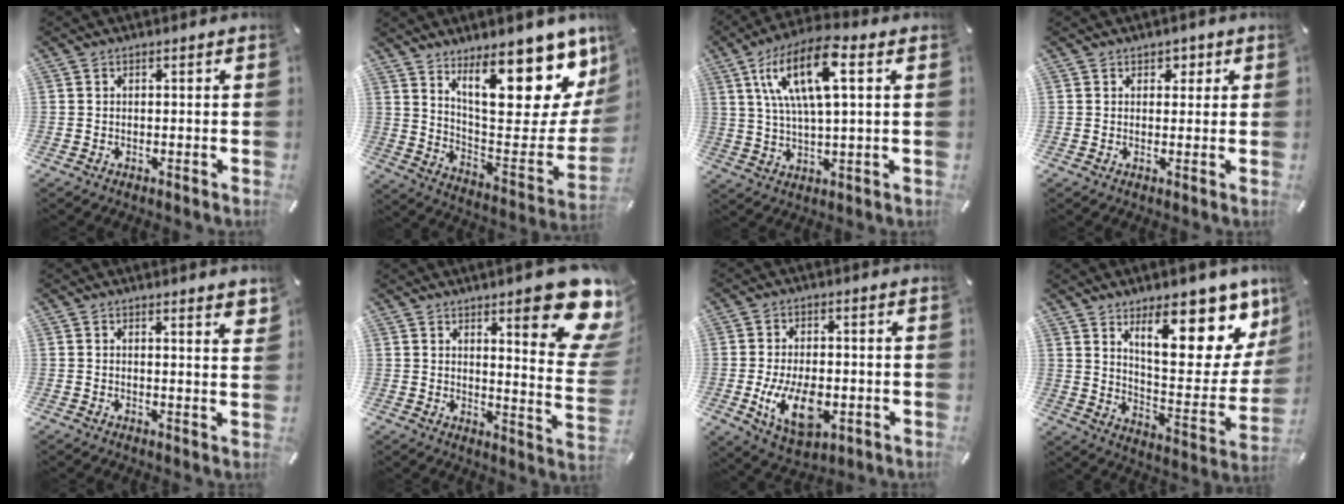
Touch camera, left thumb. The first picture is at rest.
{"total": 23.6, "force": [15.0, 8.8, 16.0], "torque": [-0.200, -0.120, 0.250]}
{"total": 15.8, "force": [6.0, 5.4, 13.6], "torque": [-0.287, 0.003, 0.098]}
{"total": 2.3, "force": [1.0, 1.9, 0.7], "torque": [0.008, -0.004, 0.010]}
{"total": 2.4, "force": [2.0, 0.1, 1.3], "torque": [-0.014, -0.011, 0.032]}
{"total": 17.8, "force": [10.1, 4.6, 13.9], "torque": [-0.181, -0.074, 0.158]}
{"total": 12.2, "force": [-2.7, 7.2, 9.4], "torque": [-0.183, -0.008, -0.044]}
{"total": 21.3, "force": [13.3, 8.2, 14.5], "torque": [-0.188, -0.099, 0.215]}